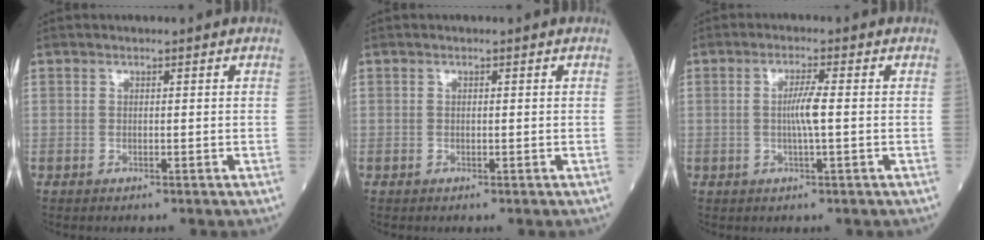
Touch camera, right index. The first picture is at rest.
{"total": 0.0}
{"total": 3.5, "force": [-0.1, -0.1, 3.5], "torque": [-0.067, -0.002, -0.003]}